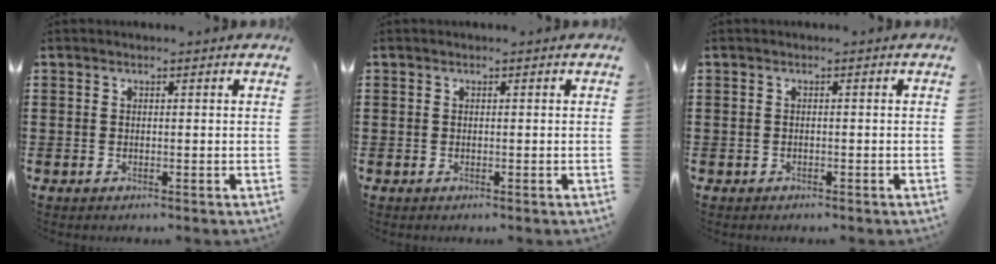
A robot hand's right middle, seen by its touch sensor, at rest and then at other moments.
{"total": 0.0}
{"total": 0.5, "force": [-0.4, 0.2, -0.1], "torque": [0.000, 0.003, -0.011]}